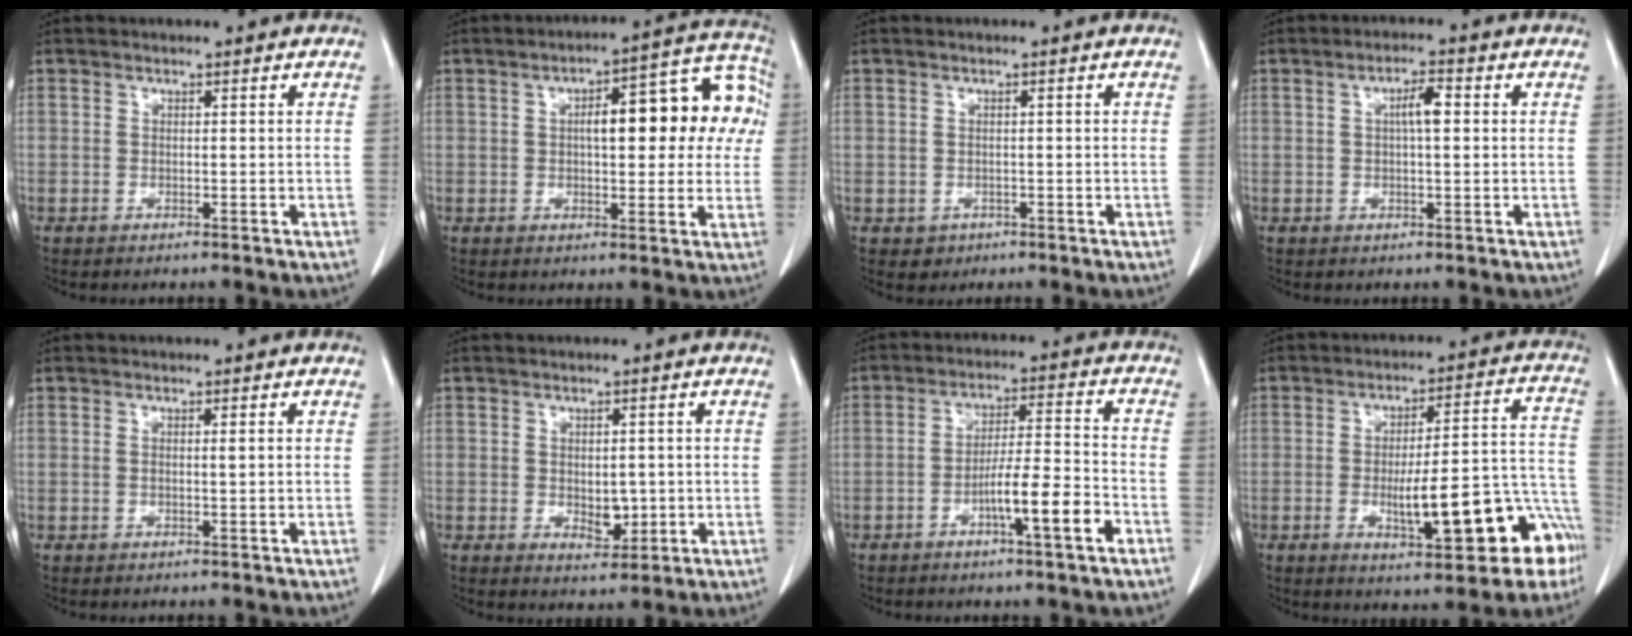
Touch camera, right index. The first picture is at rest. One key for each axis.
{"total": 15.4, "fx": 2.6, "fy": 5.2, "fz": 14.2, "tx": -0.171, "ty": 0.045, "tz": 0.030}
{"total": 2.1, "fx": -1.1, "fy": 1.8, "fz": 0.2, "tx": 0.002, "ty": 0.005, "tz": -0.015}
{"total": 3.7, "fx": 0.6, "fy": 0.8, "fz": 3.6, "tx": -0.060, "ty": 0.008, "tz": 0.008}
{"total": 0.7, "fx": 0.1, "fy": -0.1, "fz": 0.6, "tx": -0.009, "ty": 0.000, "tz": 0.001}
{"total": 3.7, "fx": -0.4, "fy": 2.2, "fz": 2.9, "tx": -0.037, "ty": -0.005, "tz": 0.004}
{"total": 9.1, "fx": -4.1, "fy": 0.0, "fz": 8.1, "tx": -0.131, "ty": 0.005, "tz": -0.069}
{"total": 16.7, "fx": -6.4, "fy": 4.2, "fz": 14.8, "tx": -0.141, "ty": 0.041, "tz": -0.075}